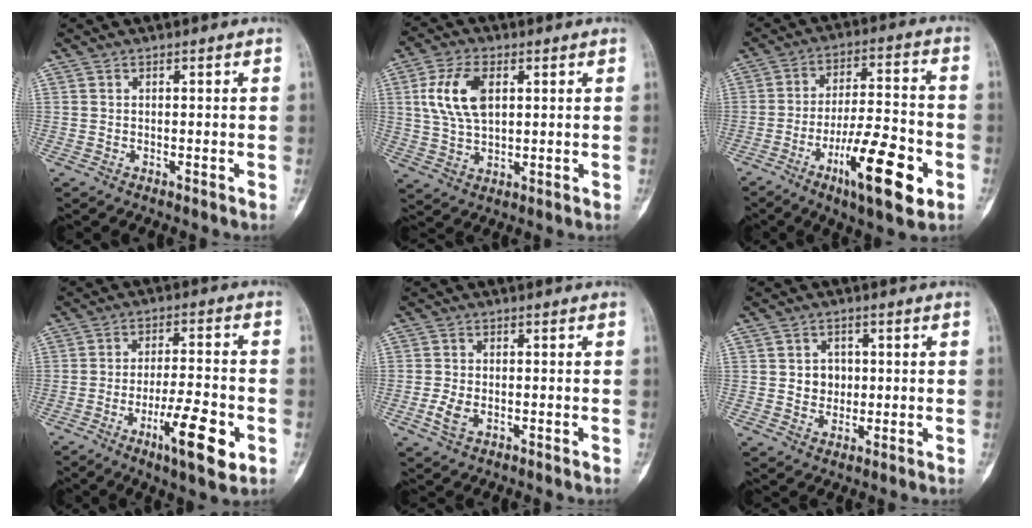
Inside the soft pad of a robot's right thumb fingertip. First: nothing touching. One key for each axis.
{"total": 10.0, "fx": 2.7, "fy": 5.5, "fz": 7.9, "tx": -0.153, "ty": 0.002, "tz": 0.053}
{"total": 16.5, "fx": -6.9, "fy": 4.6, "fz": 14.2, "tx": -0.225, "ty": 0.030, "tz": -0.106}
{"total": 12.0, "fx": -4.9, "fy": 3.1, "fz": 10.5, "tx": -0.167, "ty": 0.018, "tz": -0.076}
{"total": 3.4, "fx": -1.1, "fy": 2.0, "fz": 2.5, "tx": -0.057, "ty": 0.003, "tz": -0.020}
{"total": 4.3, "fx": 0.4, "fy": 3.8, "fz": 2.0, "tx": -0.005, "ty": 0.003, "tz": 0.007}